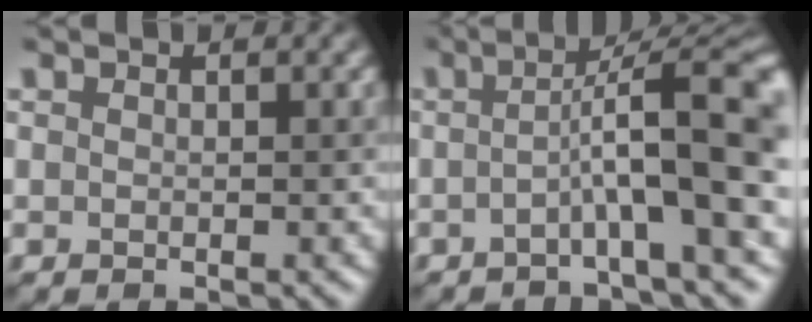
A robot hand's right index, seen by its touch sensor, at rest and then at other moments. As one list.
[{"total": 9.7, "force": [-0.5, 1.9, 9.5], "torque": [-0.121, 0.019, -0.025]}]